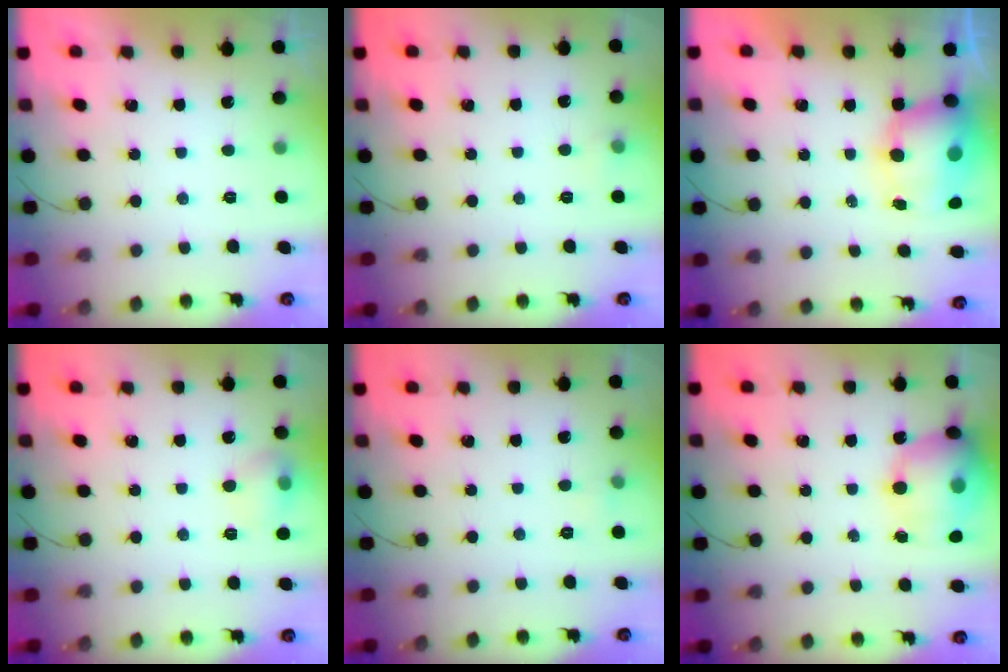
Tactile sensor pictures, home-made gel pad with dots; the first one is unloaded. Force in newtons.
{"total": 4.6, "press": 4.4, "slide": 1.4}
{"total": 11.1, "press": 10.7, "slide": 2.8}
{"total": 8.2, "press": 8.0, "slide": 1.4}
{"total": 3.2, "press": 2.9, "slide": 1.3}
{"total": 19.6, "press": 19.4, "slide": 3.3}